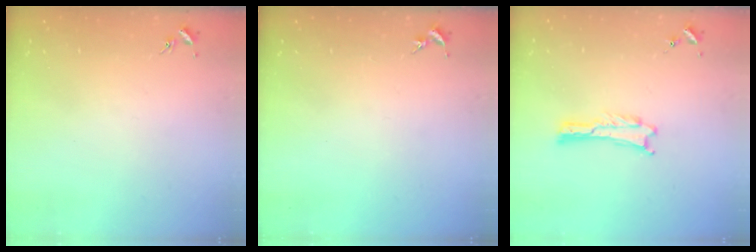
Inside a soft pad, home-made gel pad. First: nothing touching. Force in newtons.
{"total": 0.0}
{"total": 0.0}